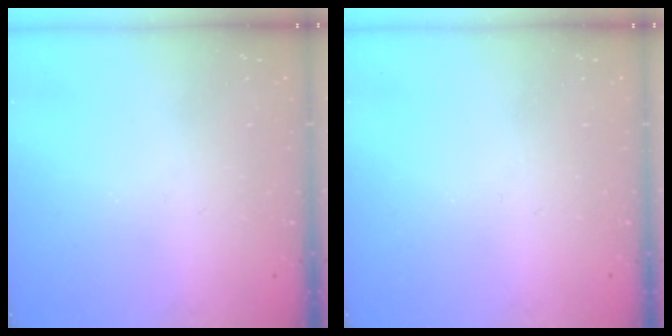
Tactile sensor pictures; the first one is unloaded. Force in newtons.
{"total": 0.0}